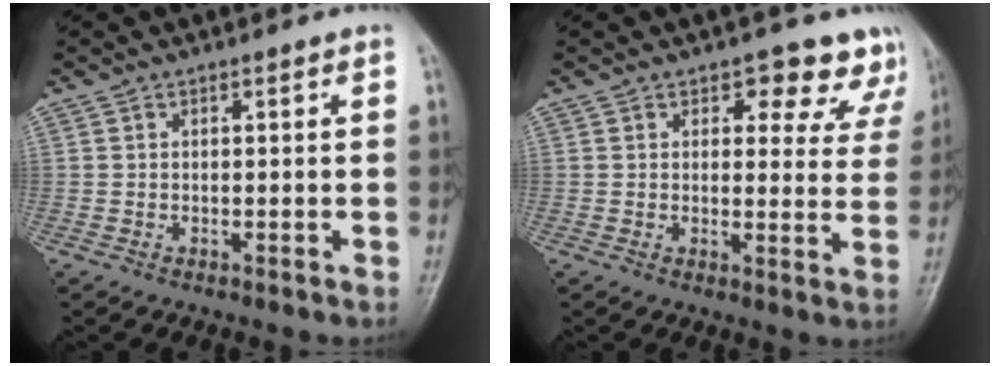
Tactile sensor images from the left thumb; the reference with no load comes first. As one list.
[{"total": 9.2, "force": [6.8, 4.9, 3.7], "torque": [0.008, -0.032, 0.064]}]